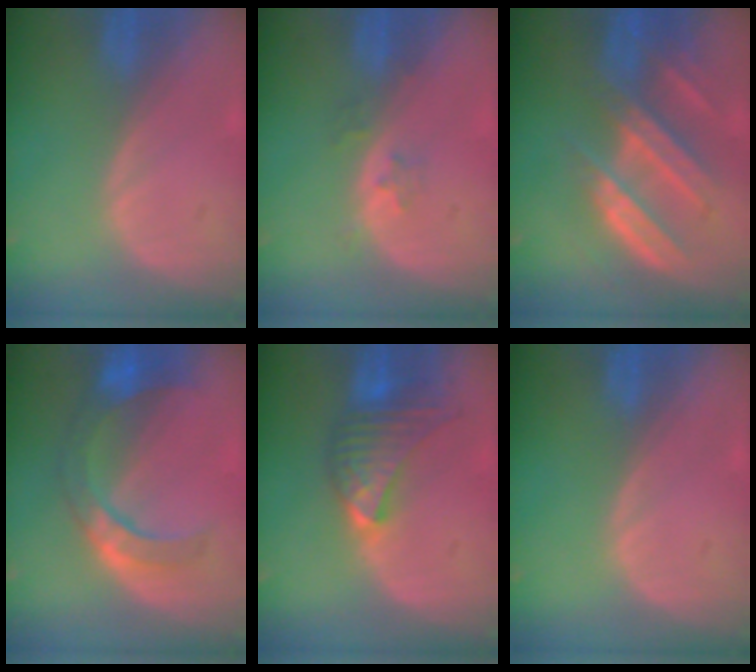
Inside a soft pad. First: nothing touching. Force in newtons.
{"total": 2.1, "press": 1.8, "slide": 1.2}
{"total": 9.1, "press": 8.3, "slide": 3.8}
{"total": 8.3, "press": 7.7, "slide": 3.3}
{"total": 7.0, "press": 7.0, "slide": 0.6}
{"total": 0.0}